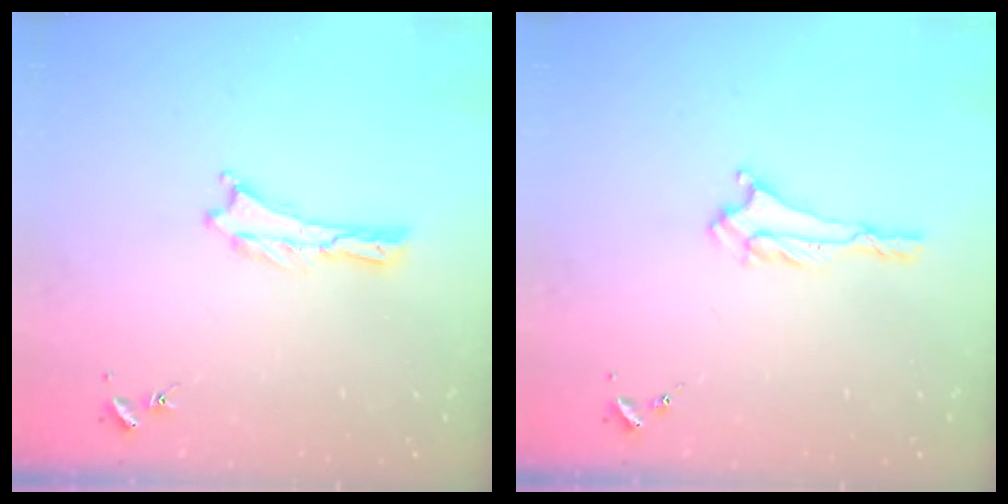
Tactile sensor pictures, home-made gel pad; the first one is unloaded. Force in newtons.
{"total": 1.9, "press": 1.9, "slide": 0.4}